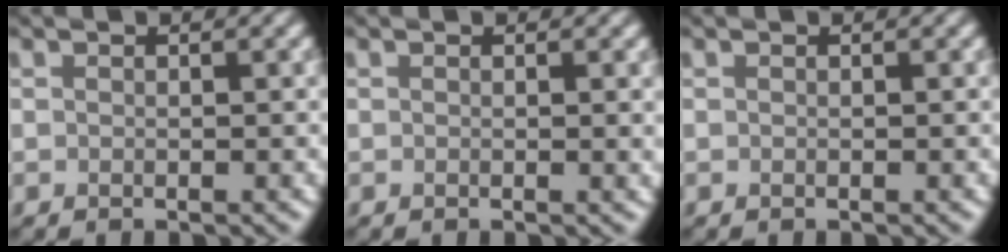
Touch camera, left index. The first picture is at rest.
{"total": 0.7, "force": [0.1, 0.1, 0.7], "torque": [-0.004, 0.000, 0.000]}
{"total": 0.0}